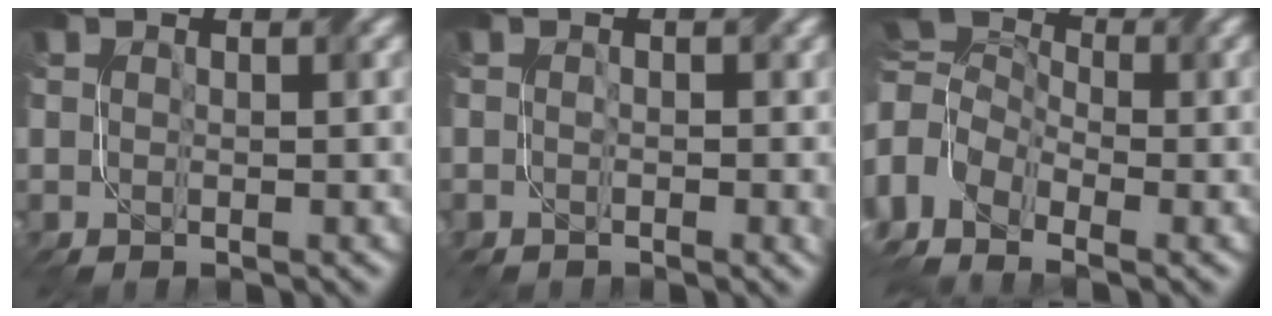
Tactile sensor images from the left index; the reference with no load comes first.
{"total": 1.6, "force": [-1.6, 0.1, -0.1], "torque": [0.000, -0.008, -0.007]}
{"total": 6.4, "force": [-2.5, 4.6, 3.6], "torque": [-0.094, 0.001, -0.044]}